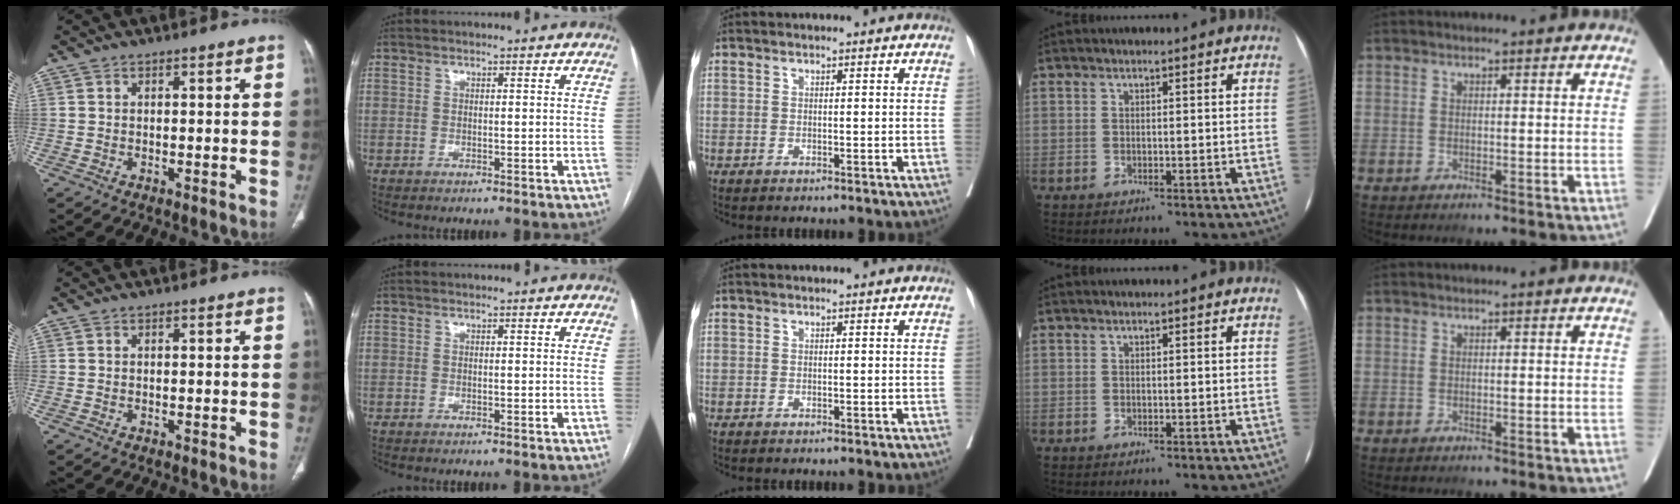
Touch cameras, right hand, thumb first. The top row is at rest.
{}